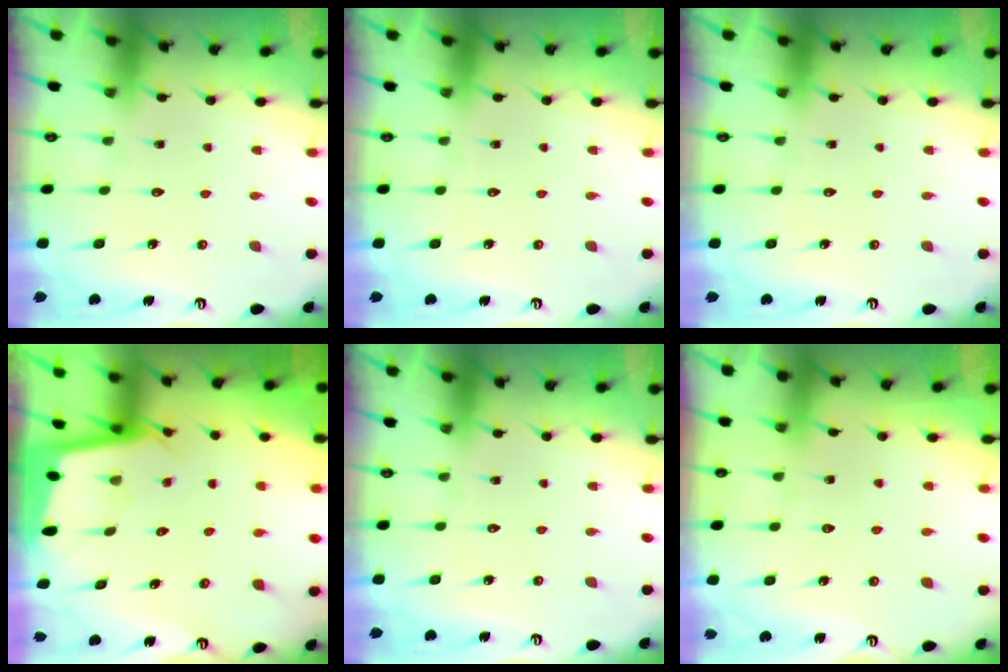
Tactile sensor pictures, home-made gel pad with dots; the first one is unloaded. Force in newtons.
{"total": 0.0}
{"total": 0.0}
{"total": 1.9, "press": 1.9, "slide": 0.1}
{"total": 0.0}
{"total": 2.0, "press": 2.0, "slide": 0.3}